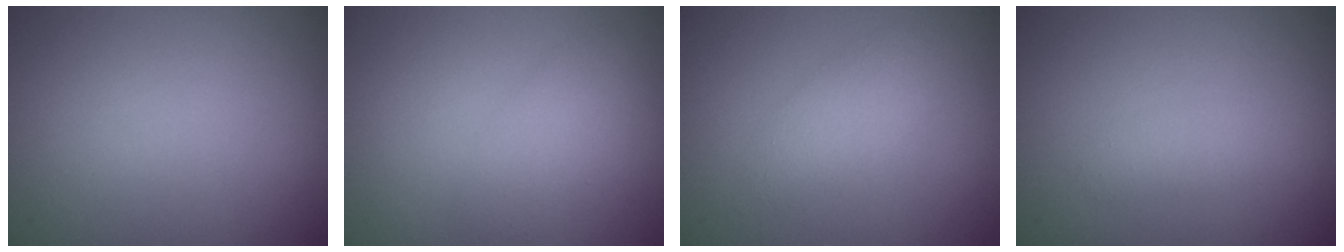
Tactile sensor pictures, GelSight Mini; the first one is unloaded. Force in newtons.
{"total": 2.5, "press": 2.5, "slide": 0.1}
{"total": 2.0, "press": 2.0, "slide": 0.0}
{"total": 1.2, "press": 1.2, "slide": 0.1}